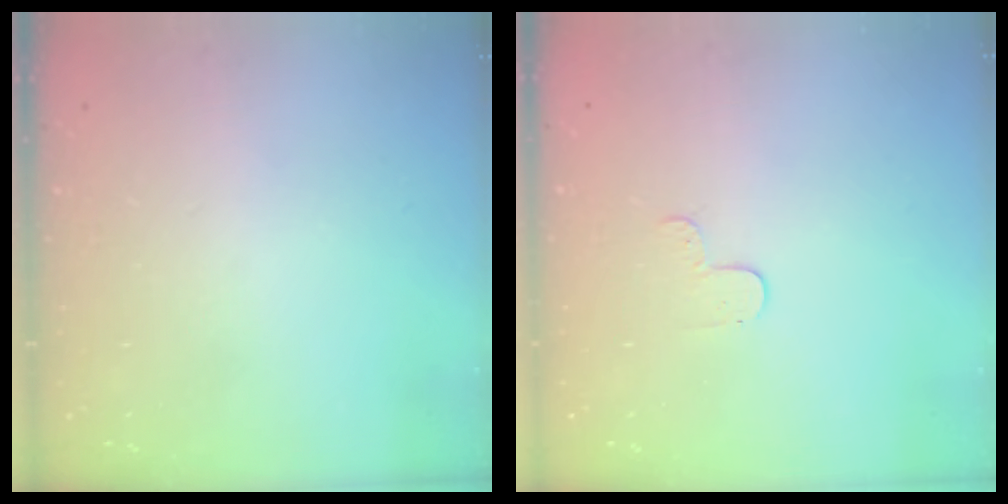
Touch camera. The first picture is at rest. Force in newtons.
{"total": 3.0, "press": 3.0, "slide": 0.3}